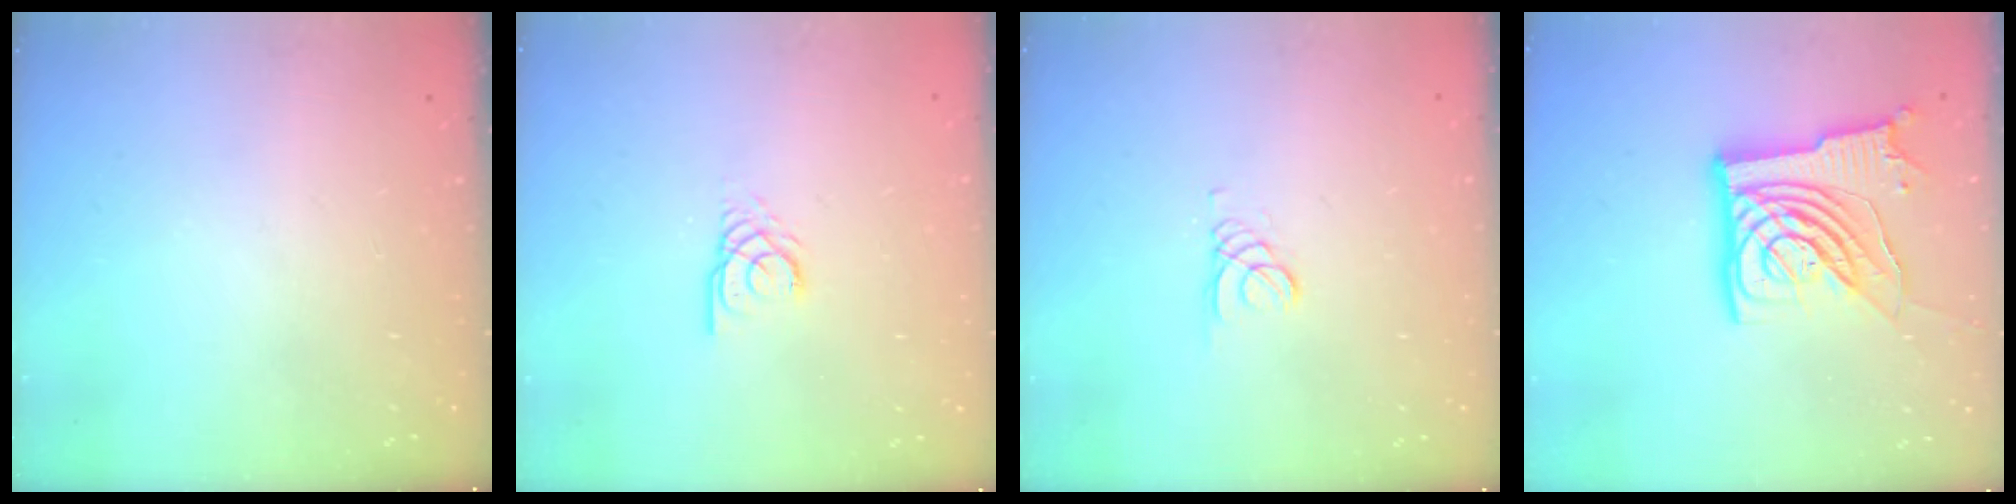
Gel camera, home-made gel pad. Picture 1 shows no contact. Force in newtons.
{"total": 2.9, "press": 2.9, "slide": 0.2}
{"total": 1.5, "press": 1.5, "slide": 0.1}
{"total": 19.2, "press": 19.1, "slide": 2.3}